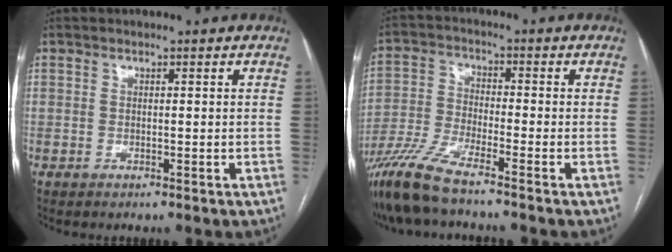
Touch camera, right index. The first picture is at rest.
{"total": 9.3, "force": [-7.7, -0.3, 5.2], "torque": [-0.108, -0.027, -0.152]}